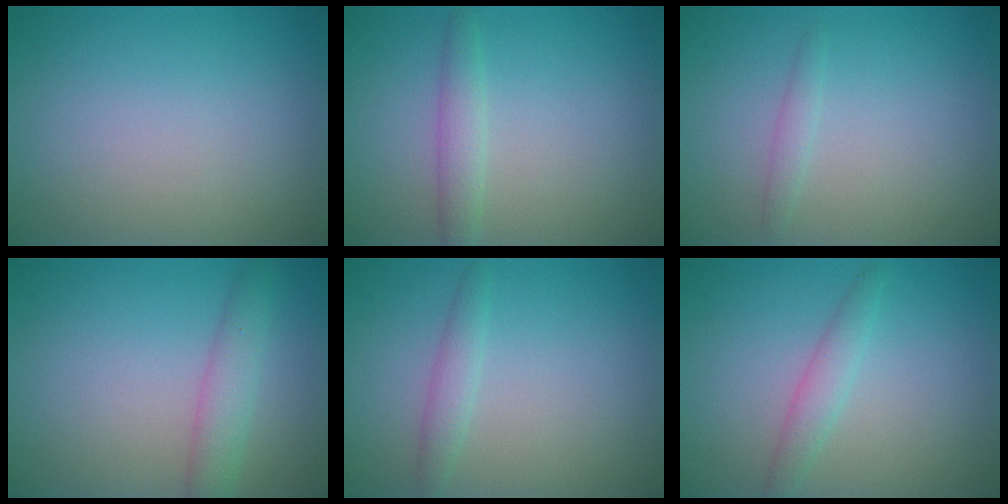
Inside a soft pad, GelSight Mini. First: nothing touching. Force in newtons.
{"total": 1.9, "press": 1.9, "slide": 0.0}
{"total": 1.0, "press": 1.0, "slide": 0.1}
{"total": 2.8, "press": 2.8, "slide": 0.1}
{"total": 1.6, "press": 1.6, "slide": 0.1}
{"total": 1.9, "press": 1.9, "slide": 0.1}